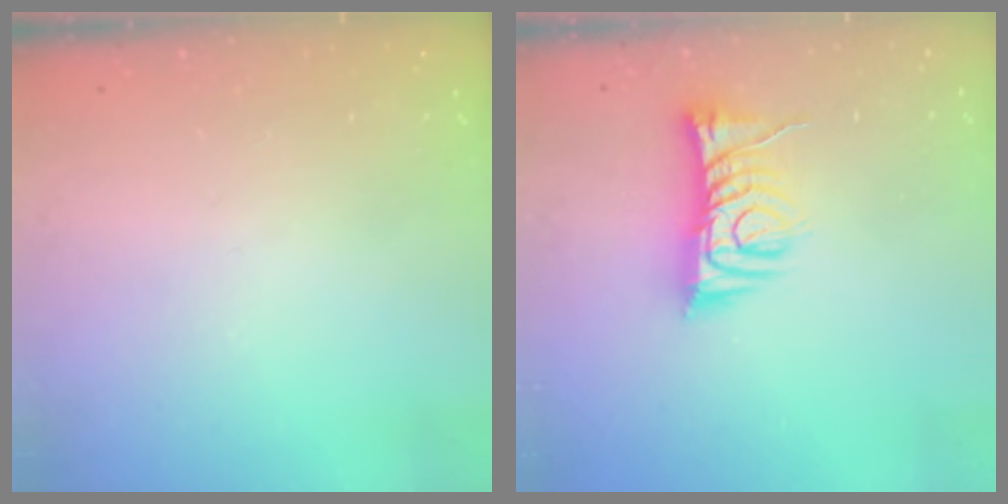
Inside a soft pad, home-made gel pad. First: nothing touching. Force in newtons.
{"total": 9.6, "press": 9.6, "slide": 0.5}